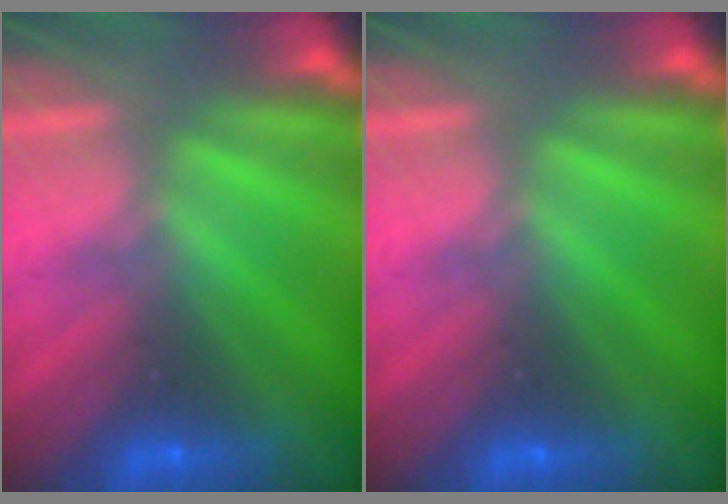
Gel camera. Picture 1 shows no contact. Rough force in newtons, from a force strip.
{"total": 0.0}